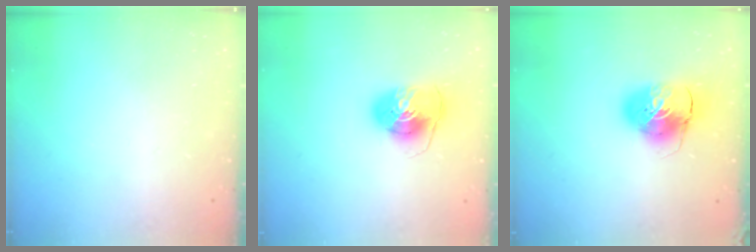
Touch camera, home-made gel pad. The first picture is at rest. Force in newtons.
{"total": 8.5, "press": 8.4, "slide": 1.3}
{"total": 10.5, "press": 10.4, "slide": 1.8}